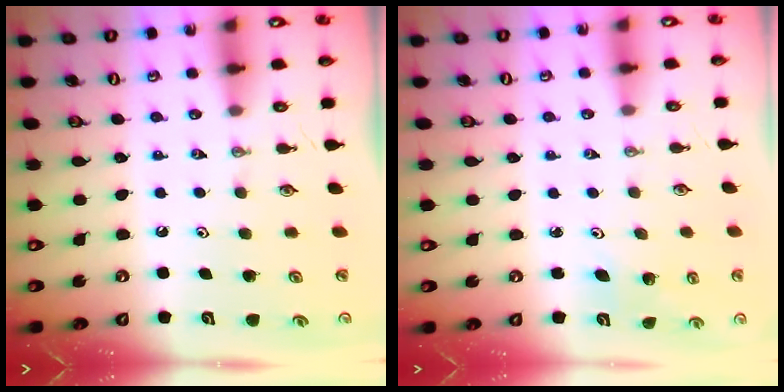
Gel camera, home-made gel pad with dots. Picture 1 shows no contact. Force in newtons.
{"total": 4.0, "press": 3.9, "slide": 1.1}